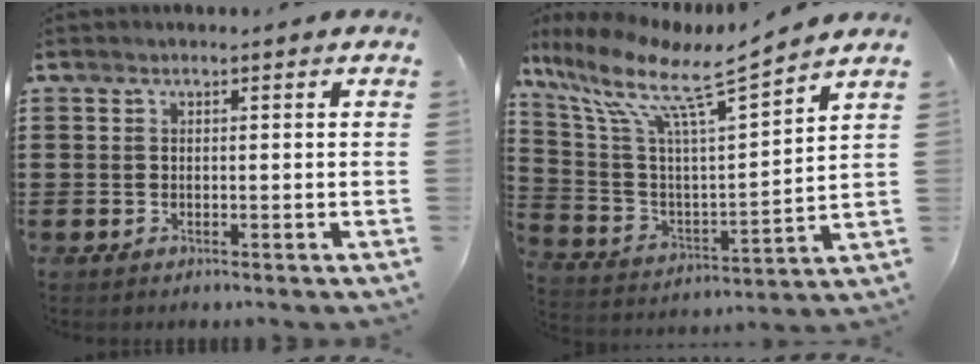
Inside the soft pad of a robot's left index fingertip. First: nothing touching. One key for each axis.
{"total": 11.3, "fx": 8.0, "fy": 1.3, "fz": 7.8, "tx": -0.181, "ty": -0.053, "tz": 0.127}